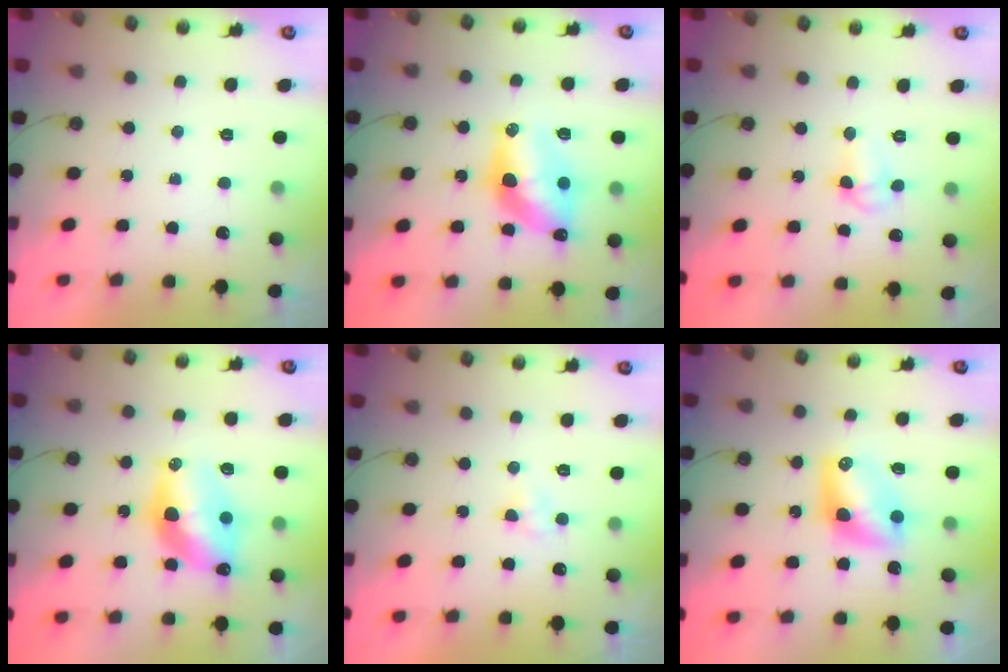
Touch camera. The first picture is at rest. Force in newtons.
{"total": 13.3, "press": 13.3, "slide": 0.8}
{"total": 6.0, "press": 6.0, "slide": 0.6}
{"total": 12.3, "press": 12.3, "slide": 1.1}
{"total": 3.0, "press": 2.9, "slide": 0.4}
{"total": 8.8, "press": 8.7, "slide": 0.4}